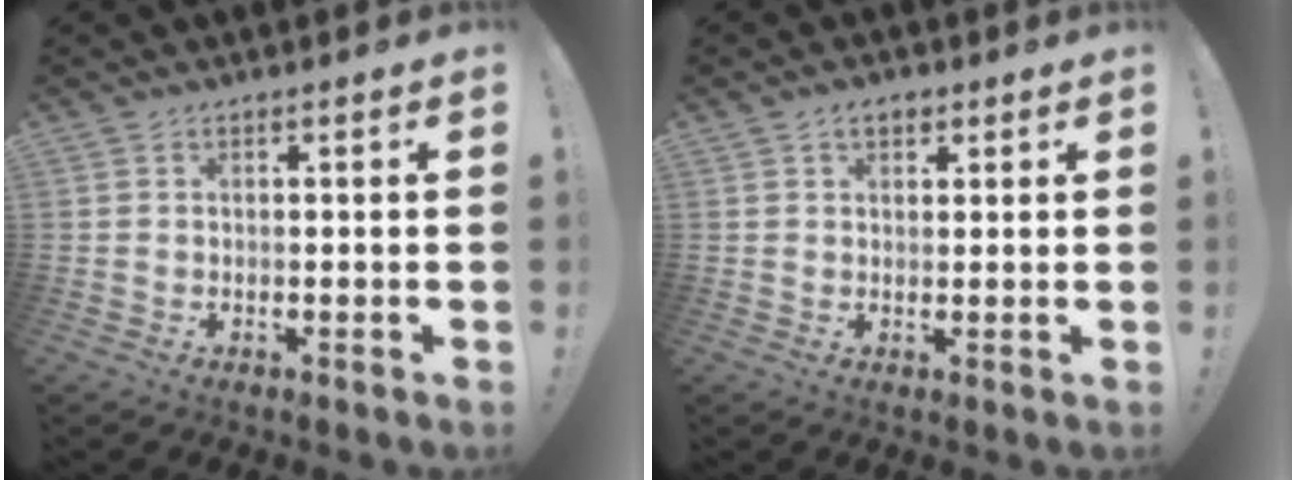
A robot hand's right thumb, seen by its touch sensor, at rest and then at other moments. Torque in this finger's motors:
{"motor_torque": [0.02, 0.04, 0.02, -0.02, 0.00]}